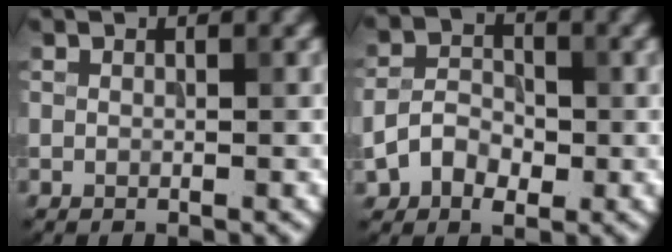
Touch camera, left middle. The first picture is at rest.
{"total": 3.9, "force": [-1.2, 2.8, 2.5], "torque": [-0.048, 0.003, -0.026]}